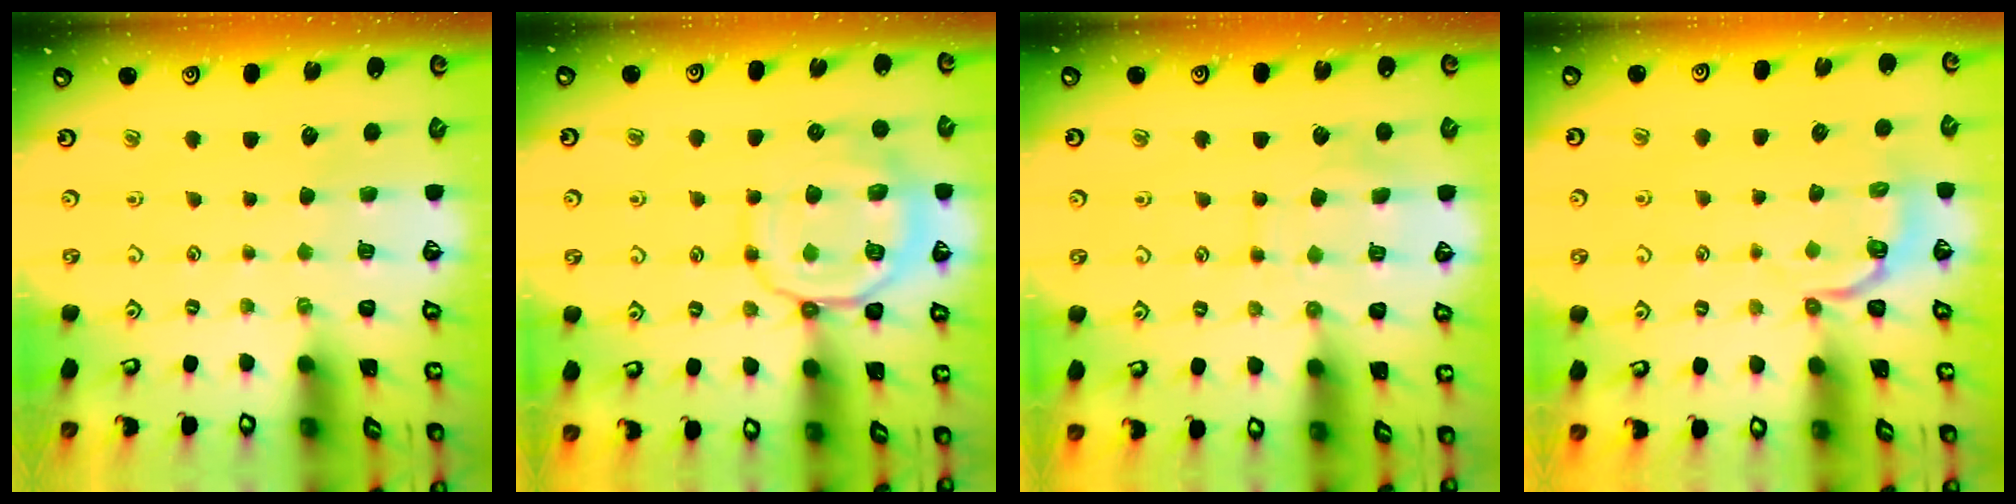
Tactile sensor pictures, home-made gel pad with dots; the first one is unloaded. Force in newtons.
{"total": 13.8, "press": 13.8, "slide": 1.5}
{"total": 9.4, "press": 9.4, "slide": 0.7}
{"total": 3.8, "press": 2.8, "slide": 2.5}